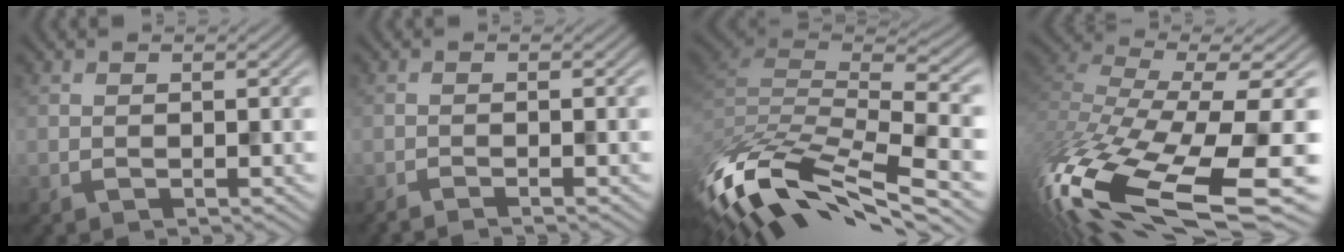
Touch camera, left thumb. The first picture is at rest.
{"total": 1.6, "force": [-1.2, 0.3, 1.1], "torque": [-0.005, -0.001, -0.031]}
{"total": 14.3, "force": [-8.8, 5.2, 10.0], "torque": [-0.252, -0.013, -0.135]}
{"total": 16.9, "force": [-9.0, 6.0, 13.0], "torque": [-0.308, -0.047, -0.126]}